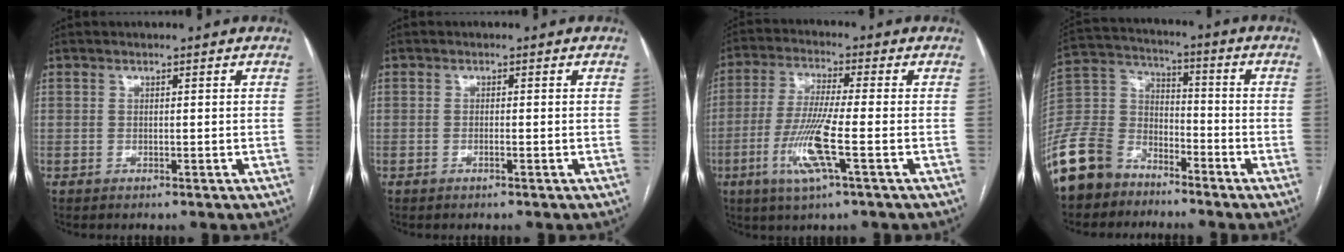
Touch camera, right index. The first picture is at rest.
{"total": 0.6, "force": [-0.3, 0.0, 0.5], "torque": [-0.012, 0.000, -0.004]}
{"total": 9.9, "force": [-3.3, 0.0, 9.3], "torque": [-0.193, -0.015, -0.069]}
{"total": 12.7, "force": [-9.7, 7.3, 3.8], "torque": [-0.099, 0.018, -0.193]}